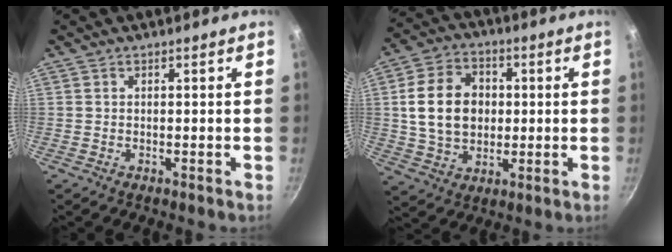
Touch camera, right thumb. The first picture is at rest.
{"total": 13.9, "force": [1.2, 10.6, 8.9], "torque": [-0.140, 0.011, 0.021]}